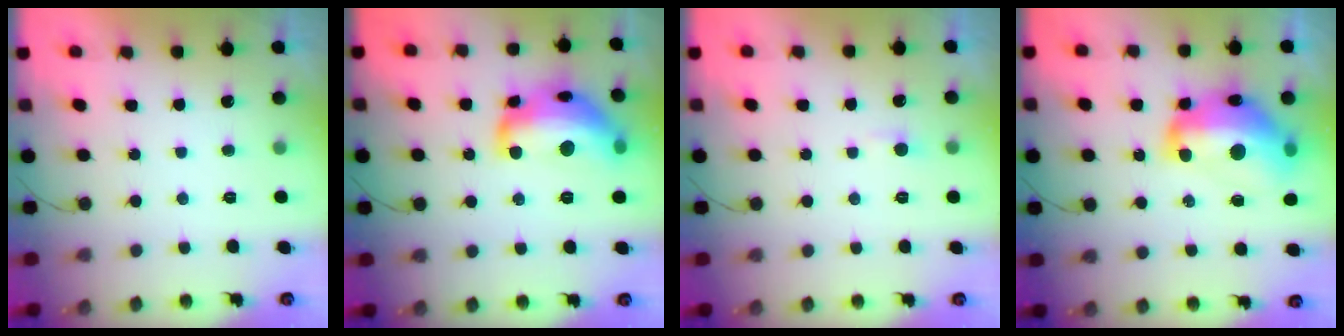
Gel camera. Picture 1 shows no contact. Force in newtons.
{"total": 19.5, "press": 19.5, "slide": 1.0}
{"total": 2.6, "press": 2.6, "slide": 0.2}
{"total": 19.3, "press": 19.0, "slide": 3.1}